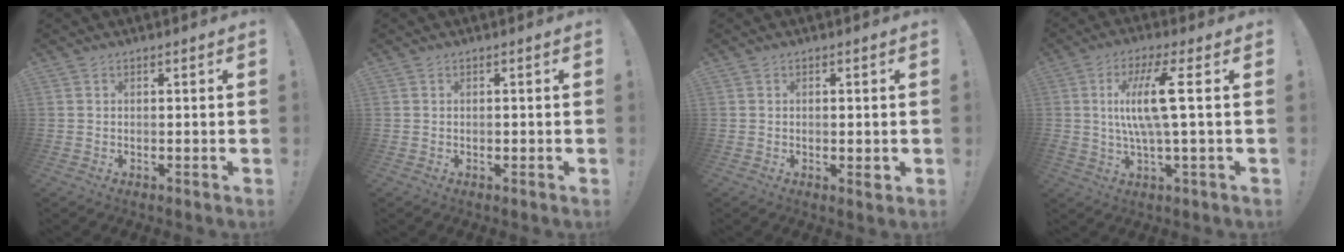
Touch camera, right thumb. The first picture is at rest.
{"total": 0.5, "force": [-0.3, 0.4, 0.2], "torque": [-0.004, 0.002, -0.007]}
{"total": 1.7, "force": [-0.3, 0.5, 1.6], "torque": [-0.016, -0.001, -0.006]}
{"total": 12.2, "force": [1.5, 1.2, 12.1], "torque": [-0.229, -0.008, 0.009]}